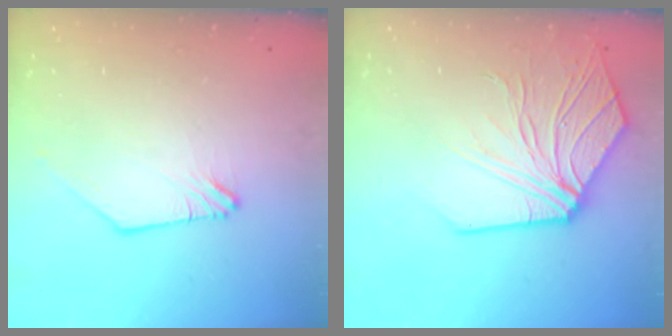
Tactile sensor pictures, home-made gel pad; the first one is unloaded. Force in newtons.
{"total": 10.3, "press": 10.2, "slide": 1.4}